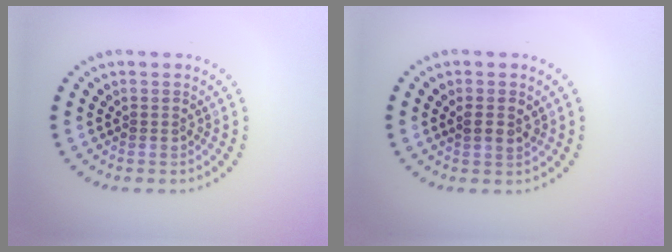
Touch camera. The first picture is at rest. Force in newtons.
{"total": 1.8, "press": 1.8, "slide": 0.5}